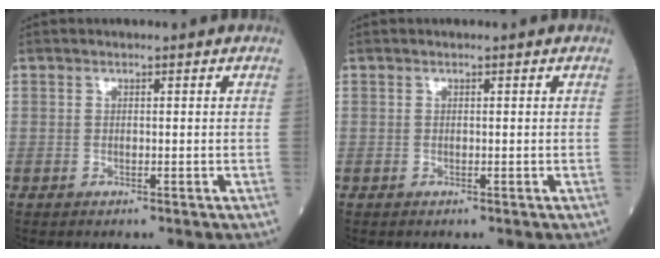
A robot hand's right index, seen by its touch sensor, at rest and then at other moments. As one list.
[{"total": 0.0}]